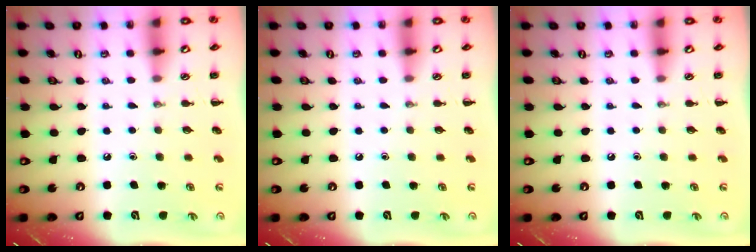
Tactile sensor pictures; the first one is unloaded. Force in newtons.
{"total": 0.0}
{"total": 0.0}